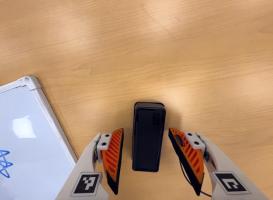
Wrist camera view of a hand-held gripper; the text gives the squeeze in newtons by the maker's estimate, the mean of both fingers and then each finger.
{"total": 0.0}